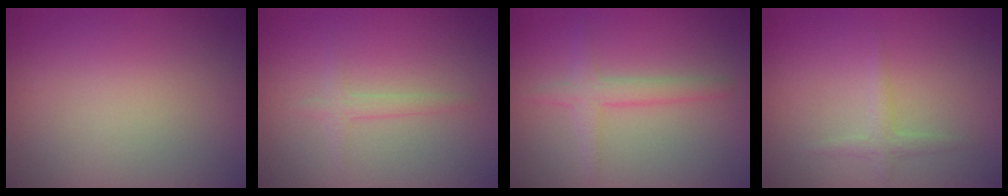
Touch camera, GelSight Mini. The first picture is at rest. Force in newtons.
{"total": 1.2, "press": 1.2, "slide": 0.1}
{"total": 2.3, "press": 2.3, "slide": 0.1}
{"total": 1.3, "press": 1.3, "slide": 0.0}